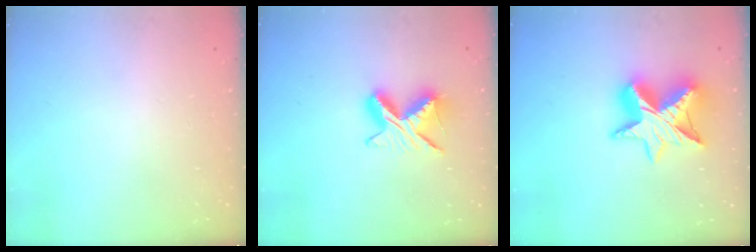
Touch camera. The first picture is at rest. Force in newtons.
{"total": 9.3, "press": 9.3, "slide": 0.8}
{"total": 13.9, "press": 13.8, "slide": 1.0}